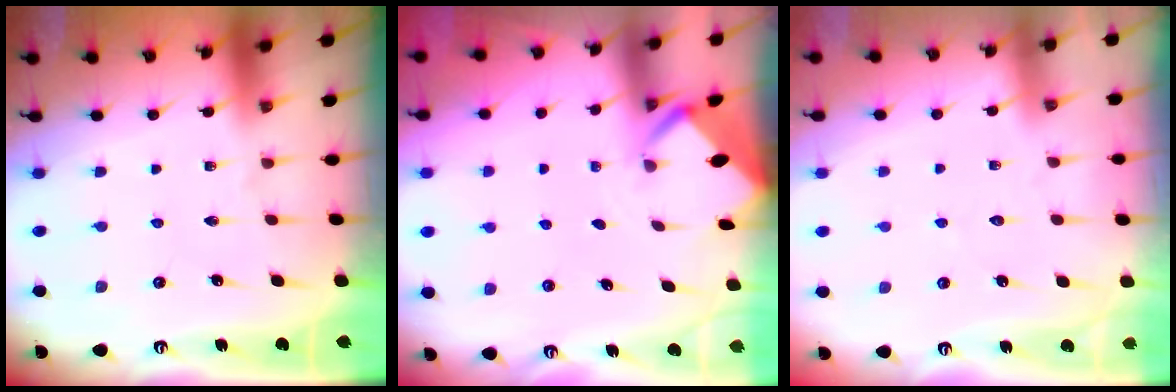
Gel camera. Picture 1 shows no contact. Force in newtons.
{"total": 2.1, "press": 2.1, "slide": 0.0}
{"total": 2.8, "press": 2.8, "slide": 0.3}